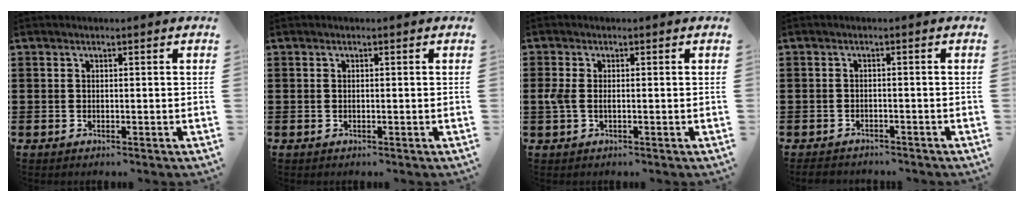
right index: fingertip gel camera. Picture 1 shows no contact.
{"total": 0.0}
{"total": 2.2, "force": [-0.3, 1.0, 1.9], "torque": [-0.051, -0.002, -0.011]}
{"total": 1.6, "force": [-1.6, 0.4, 0.0], "torque": [-0.007, 0.001, -0.035]}